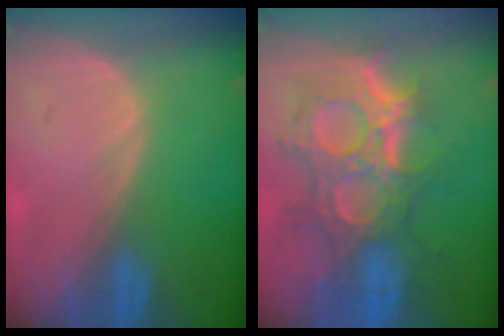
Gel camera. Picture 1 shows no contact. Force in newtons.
{"total": 12.0, "press": 10.7, "slide": 5.3}